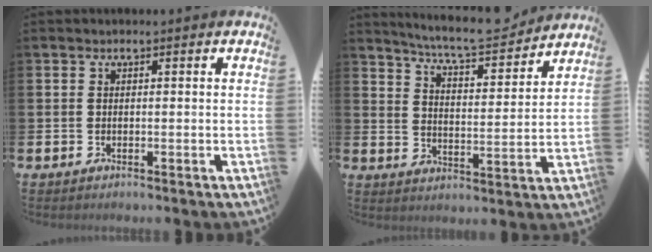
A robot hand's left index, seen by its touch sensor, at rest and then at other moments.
{"total": 7.7, "force": [7.3, 0.7, 2.3], "torque": [-0.059, -0.051, 0.126]}